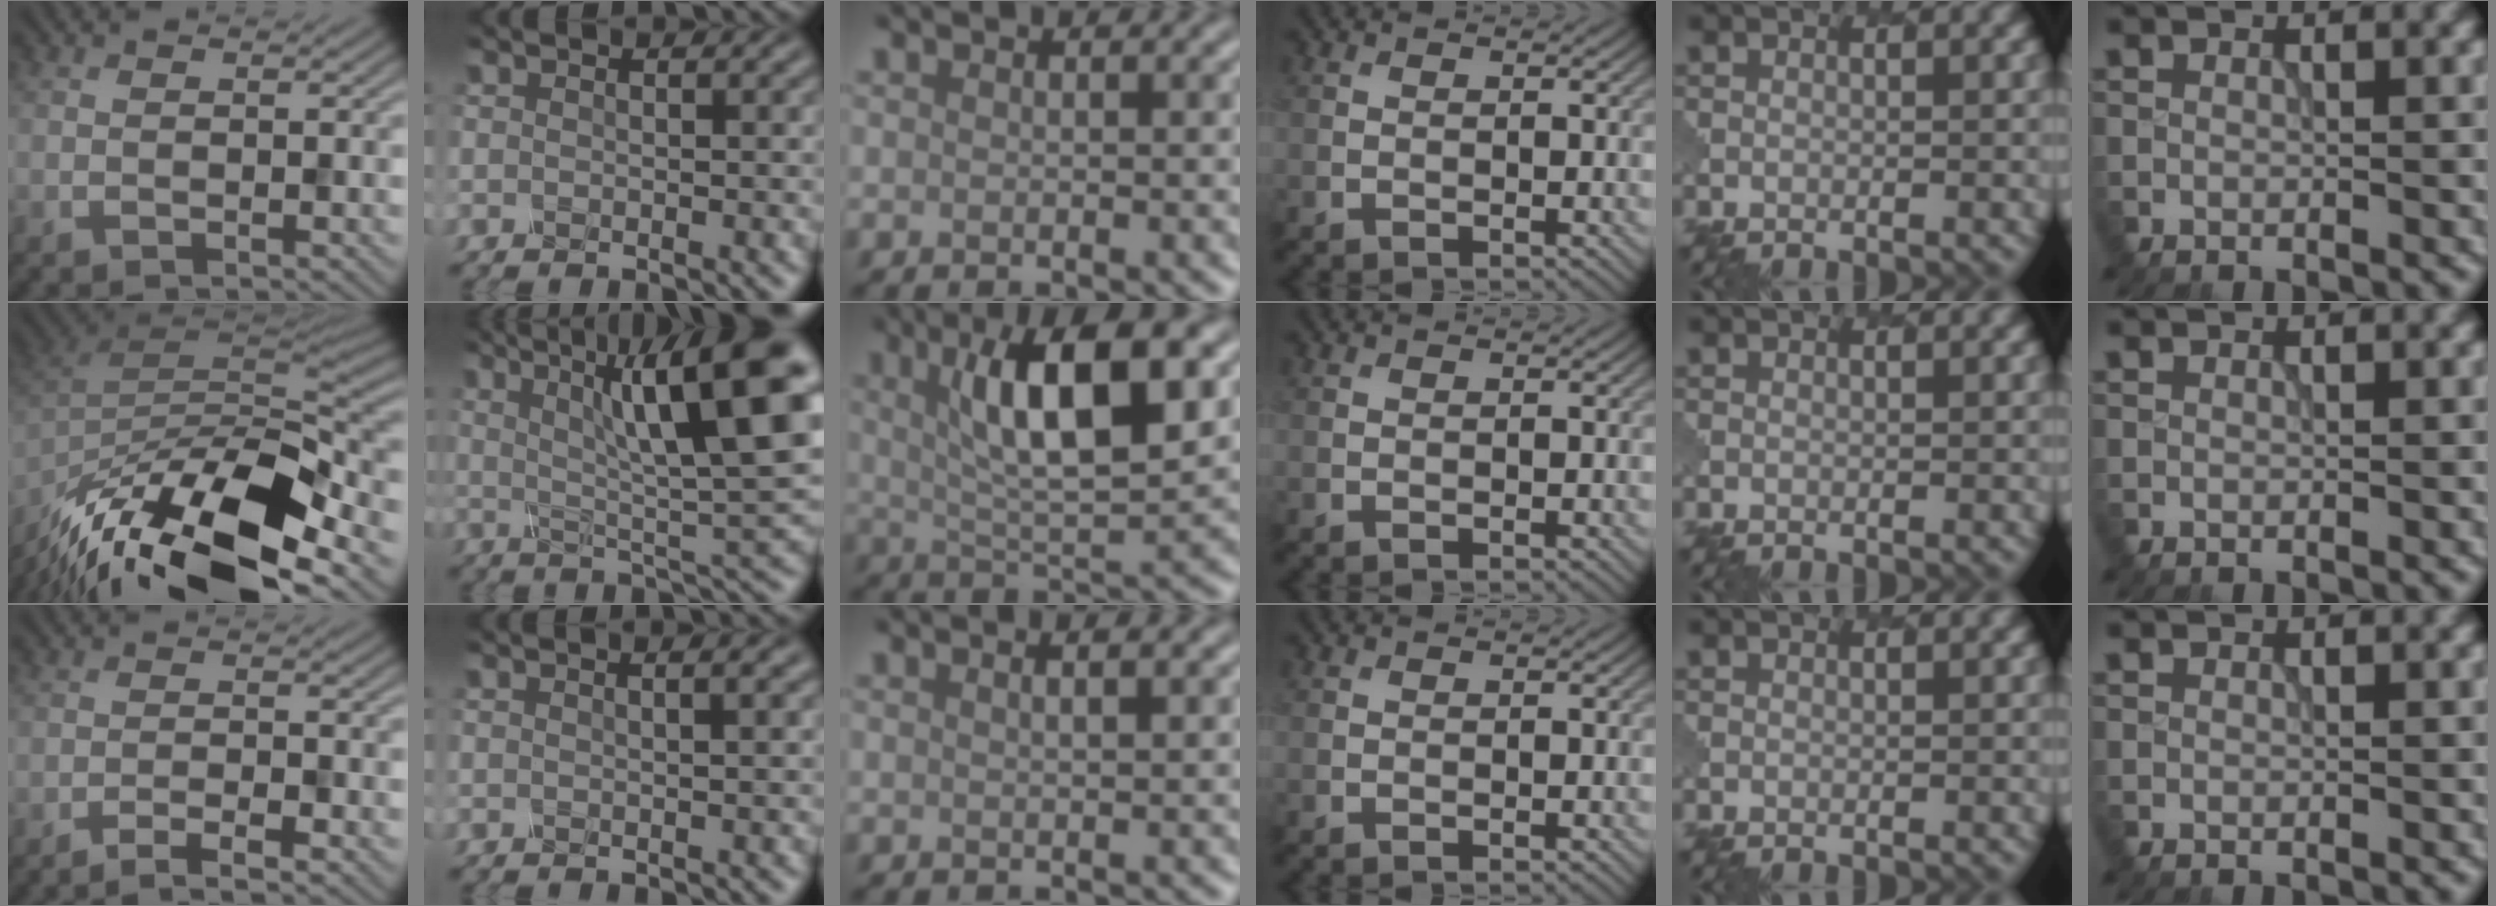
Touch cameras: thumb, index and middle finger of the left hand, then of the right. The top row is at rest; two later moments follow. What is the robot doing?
{"motion": "twist", "object": "rubiks cube"}